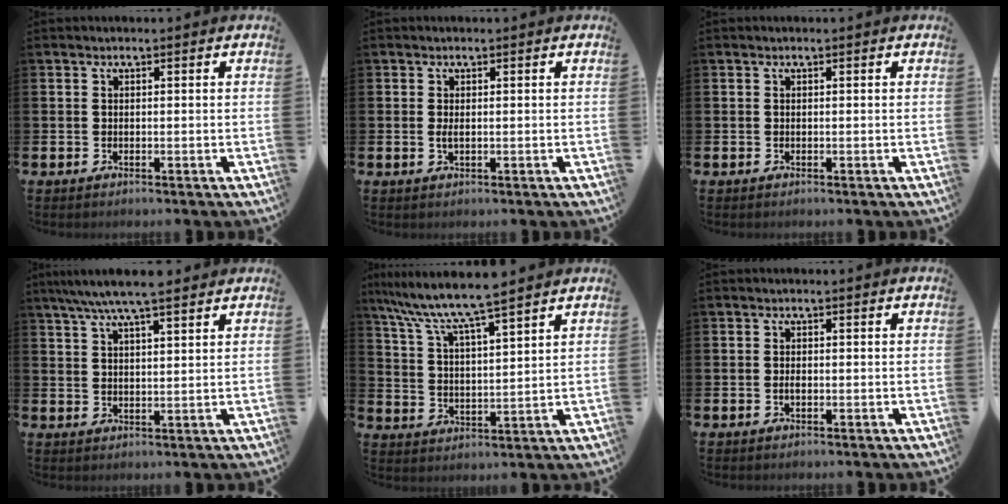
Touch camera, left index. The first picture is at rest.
{"total": 1.1, "force": [0.0, 0.3, 1.0], "torque": [-0.011, -0.002, -0.002]}
{"total": 0.0}
{"total": 6.6, "force": [5.9, 0.9, 3.0], "torque": [-0.070, -0.014, 0.106]}
{"total": 8.3, "force": [7.6, 0.3, 3.4], "torque": [-0.096, -0.040, 0.133]}
{"total": 0.8, "force": [-0.2, 0.4, 0.7], "torque": [-0.014, 0.001, -0.004]}